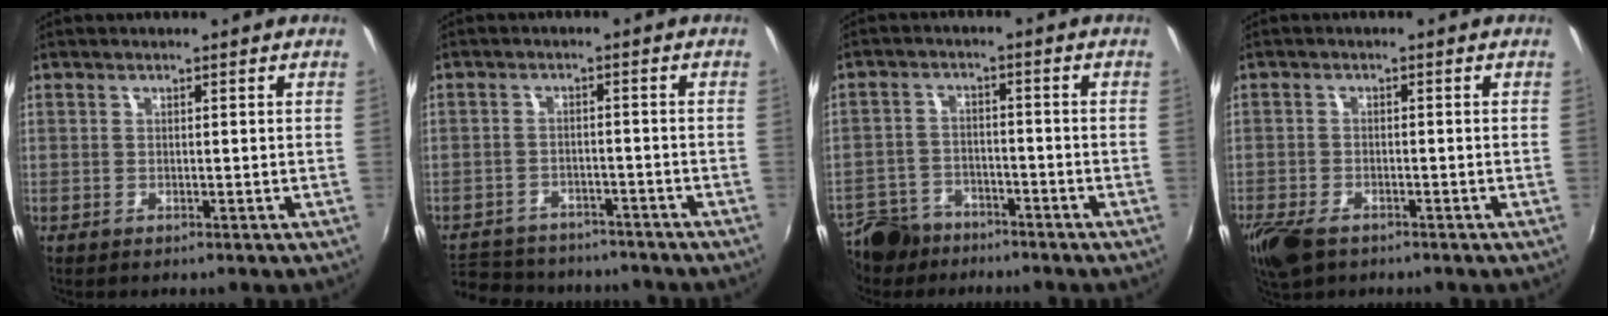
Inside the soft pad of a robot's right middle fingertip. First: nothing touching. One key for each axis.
{"total": 15.2, "fx": -12.8, "fy": 6.3, "fz": 5.3, "tx": -0.132, "ty": 0.005, "tz": -0.182}
{"total": 11.6, "fx": -9.0, "fy": 6.2, "fz": 4.0, "tx": -0.119, "ty": -0.005, "tz": -0.157}
{"total": 6.9, "fx": -4.8, "fy": 3.2, "fz": 3.7, "tx": -0.099, "ty": -0.024, "tz": -0.094}